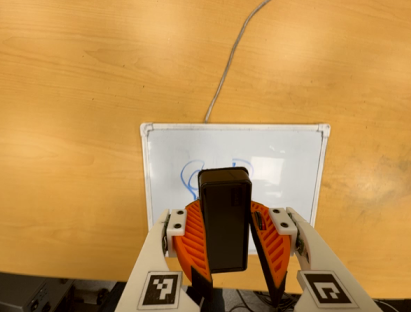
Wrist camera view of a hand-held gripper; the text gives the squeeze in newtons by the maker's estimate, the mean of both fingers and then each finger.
{"total": 8.1, "left": 9.0, "right": 7.3}